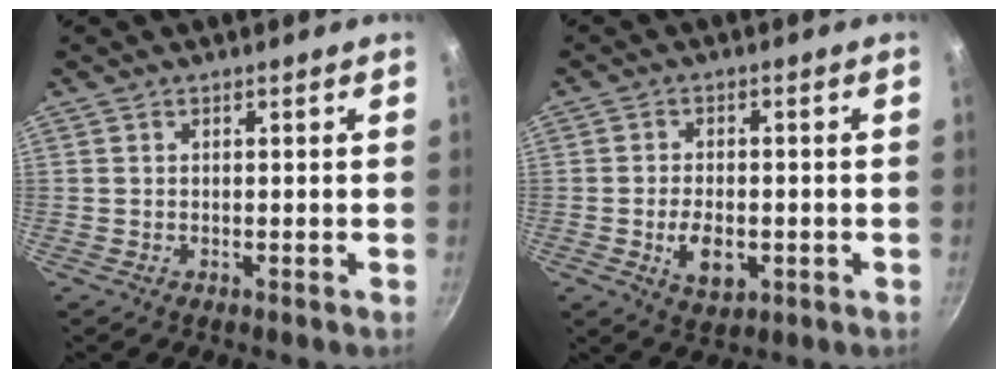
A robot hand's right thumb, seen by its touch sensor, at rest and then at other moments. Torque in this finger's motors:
{"motor_torque": [-0.41, 0.17, -0.22, 0.27, 0.00]}